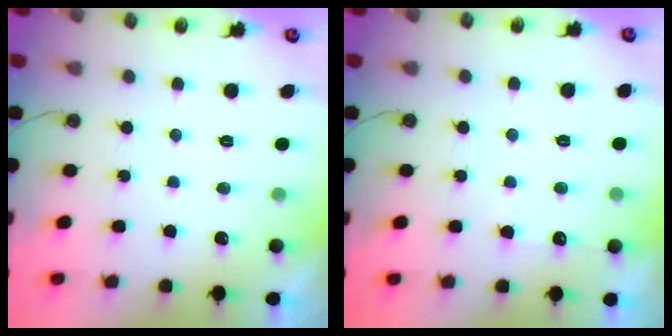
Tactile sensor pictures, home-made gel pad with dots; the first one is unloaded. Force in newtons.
{"total": 5.8, "press": 5.7, "slide": 0.7}